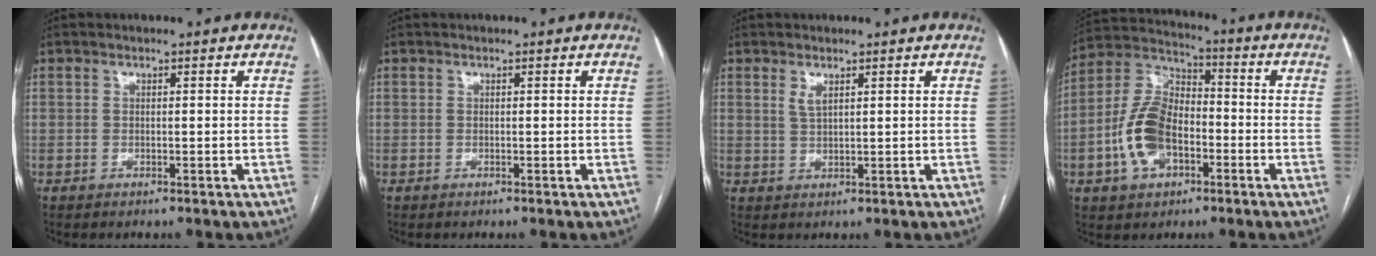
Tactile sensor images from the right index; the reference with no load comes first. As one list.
[{"total": 0.0}, {"total": 1.9, "force": [1.1, 0.5, 1.5], "torque": [-0.032, -0.004, 0.026]}, {"total": 12.5, "force": [-3.8, 7.4, 9.3], "torque": [-0.208, 0.024, -0.069]}]